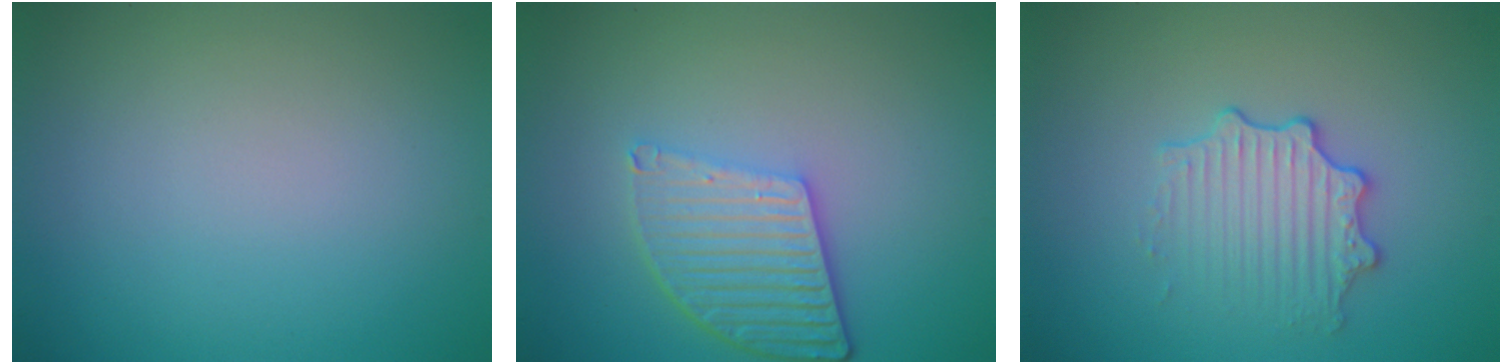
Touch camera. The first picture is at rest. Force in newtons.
{"total": 5.1, "press": 3.8, "slide": 3.3}
{"total": 3.0, "press": 2.7, "slide": 1.1}